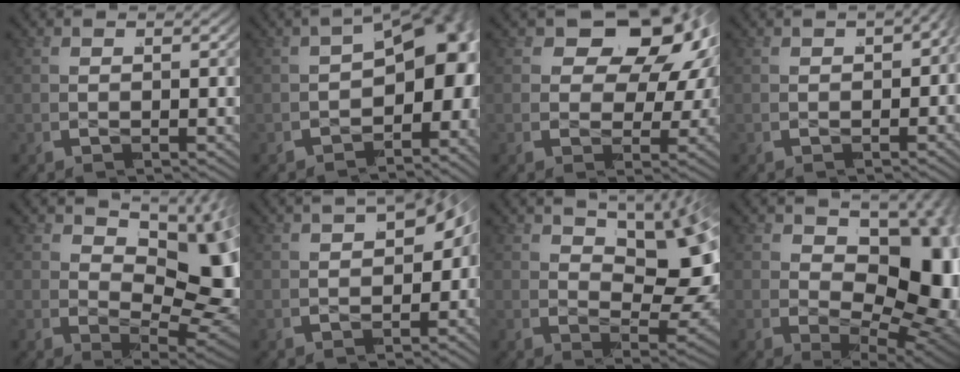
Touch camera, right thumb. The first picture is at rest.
{"total": 12.8, "force": [-1.9, 8.1, 9.7], "torque": [-0.132, -0.016, -0.024]}
{"total": 12.1, "force": [1.9, 8.0, 8.9], "torque": [-0.127, 0.001, 0.019]}
{"total": 3.2, "force": [-0.5, 2.0, 2.4], "torque": [-0.033, -0.008, -0.004]}
{"total": 12.3, "force": [-0.1, 6.0, 10.7], "torque": [-0.166, -0.019, 0.017]}
{"total": 7.1, "force": [0.1, 4.8, 5.2], "torque": [-0.072, -0.004, 0.001]}
{"total": 10.1, "force": [0.8, 5.0, 8.8], "torque": [-0.128, -0.004, 0.023]}
{"total": 15.3, "force": [-0.6, 8.5, 12.7], "torque": [-0.199, -0.035, 0.011]}